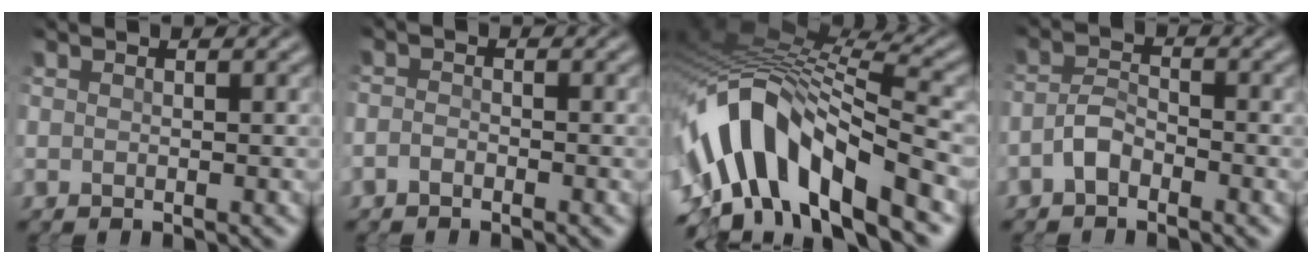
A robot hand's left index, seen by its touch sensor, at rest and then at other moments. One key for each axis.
{"total": 0.9, "fx": -0.7, "fy": 0.3, "fz": 0.4, "tx": -0.008, "ty": 0.006, "tz": -0.018}
{"total": 12.4, "fx": -4.7, "fy": 5.5, "fz": 10.0, "tx": -0.183, "ty": 0.018, "tz": -0.088}
{"total": 2.1, "fx": -1.4, "fy": 0.9, "fz": 1.4, "tx": -0.029, "ty": 0.012, "tz": -0.031}